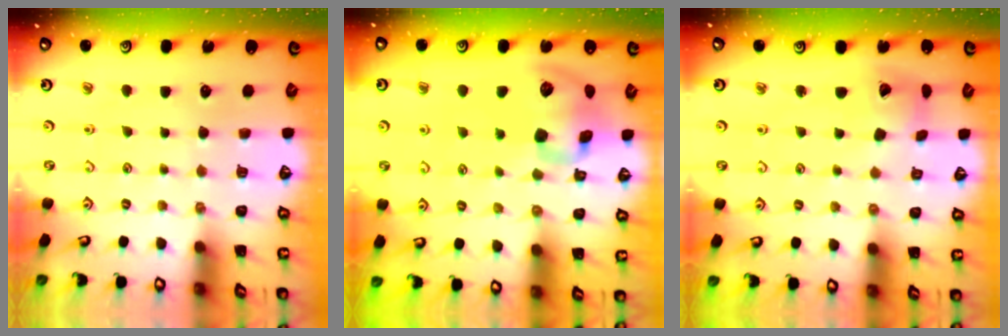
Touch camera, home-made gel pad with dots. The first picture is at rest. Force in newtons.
{"total": 13.0, "press": 12.8, "slide": 2.0}
{"total": 8.0, "press": 8.0, "slide": 1.0}